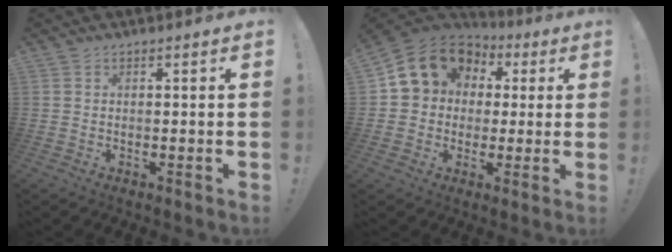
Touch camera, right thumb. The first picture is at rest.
{"total": 14.2, "force": [4.3, 12.0, 6.2], "torque": [-0.093, -0.007, 0.095]}